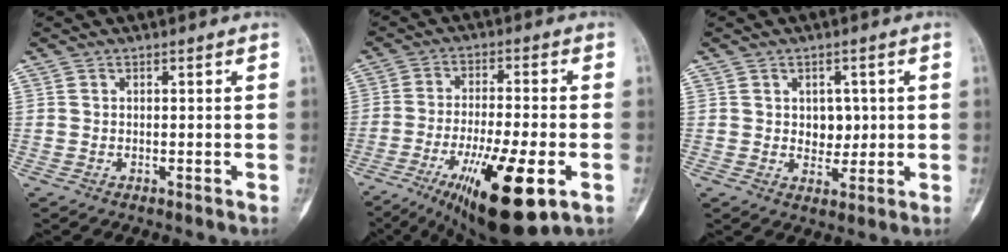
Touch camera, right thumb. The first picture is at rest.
{"total": 17.3, "force": [-7.3, 4.5, 15.1], "torque": [-0.251, -0.001, -0.110]}
{"total": 4.5, "force": [0.7, 3.5, 2.8], "torque": [-0.009, -0.004, 0.014]}